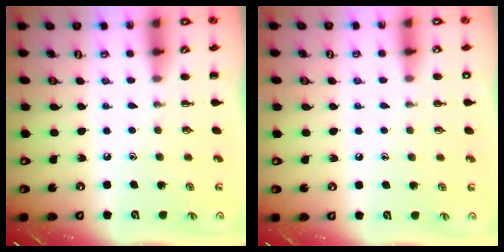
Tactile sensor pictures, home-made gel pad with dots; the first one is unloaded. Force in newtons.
{"total": 2.1, "press": 2.0, "slide": 0.6}